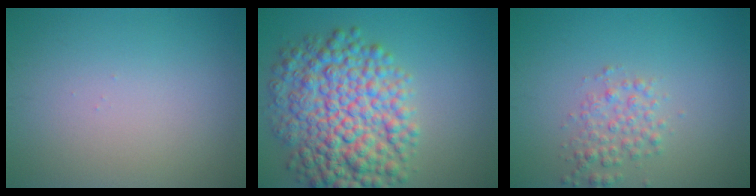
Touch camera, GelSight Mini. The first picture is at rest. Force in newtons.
{"total": 10.1, "press": 10.1, "slide": 0.1}
{"total": 2.4, "press": 2.4, "slide": 0.1}